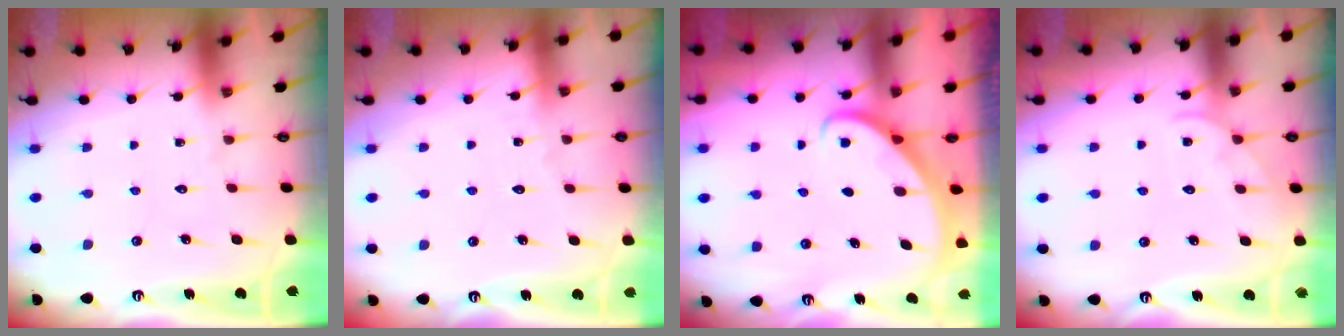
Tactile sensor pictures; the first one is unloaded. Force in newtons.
{"total": 2.2, "press": 2.2, "slide": 0.3}
{"total": 2.8, "press": 2.8, "slide": 0.2}
{"total": 2.3, "press": 2.3, "slide": 0.3}